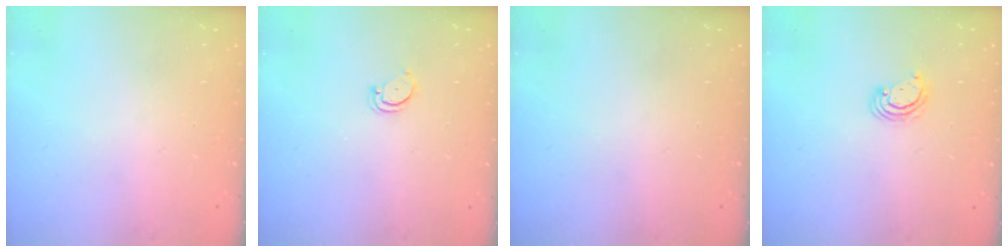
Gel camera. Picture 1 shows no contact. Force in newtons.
{"total": 3.2, "press": 3.2, "slide": 0.3}
{"total": 0.0}
{"total": 3.6, "press": 3.6, "slide": 0.4}